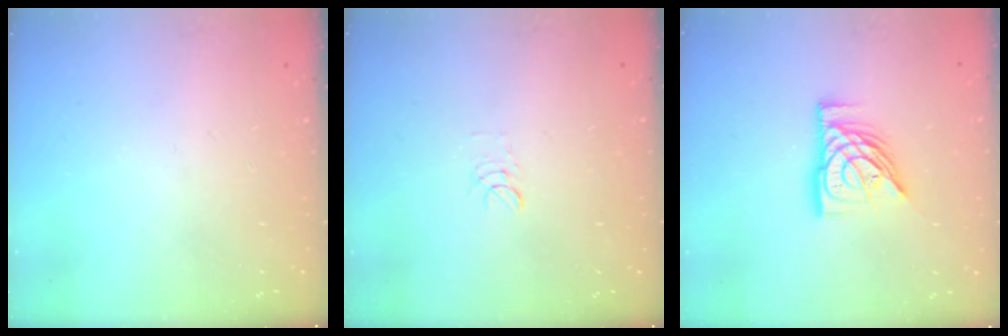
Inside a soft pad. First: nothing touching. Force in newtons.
{"total": 4.1, "press": 4.1, "slide": 0.4}
{"total": 12.1, "press": 12.1, "slide": 1.3}